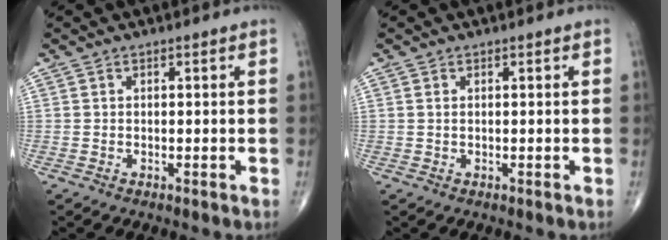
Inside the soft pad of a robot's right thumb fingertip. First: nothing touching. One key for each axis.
{"total": 0.6, "fx": 0.1, "fy": 0.3, "fz": 0.5, "tx": -0.011, "ty": 0.004, "tz": 0.004}